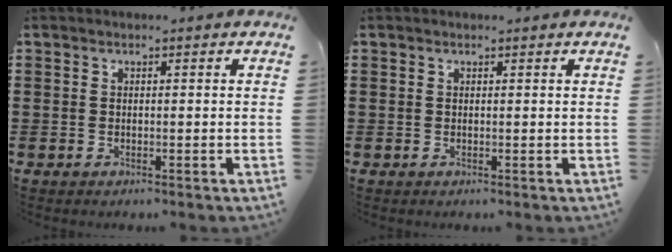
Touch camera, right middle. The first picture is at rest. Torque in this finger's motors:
{"motor_torque": [0.21, -0.98, 0.02, 0.02]}